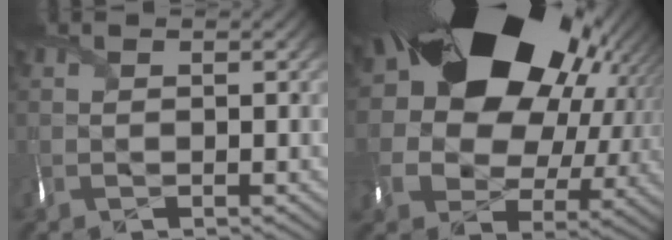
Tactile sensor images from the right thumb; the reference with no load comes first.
{"total": 22.7, "force": [7.3, 16.9, 13.2], "torque": [-0.309, 0.013, 0.135]}